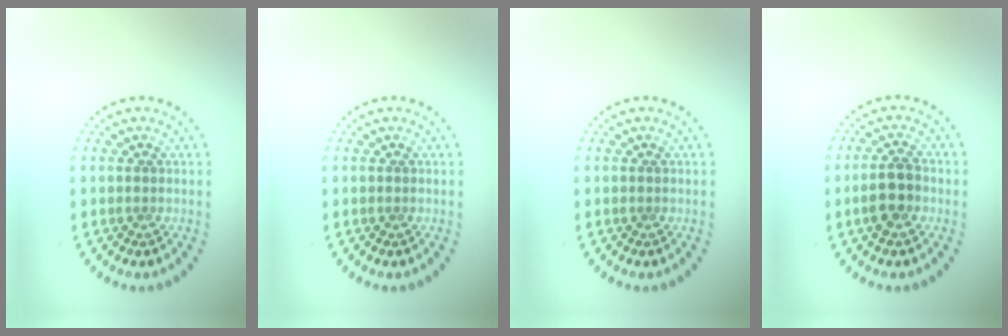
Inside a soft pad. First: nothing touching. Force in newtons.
{"total": 0.0}
{"total": 0.0}
{"total": 2.9, "press": 2.8, "slide": 0.8}